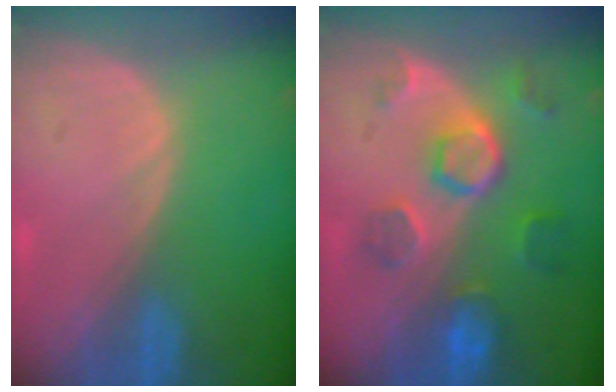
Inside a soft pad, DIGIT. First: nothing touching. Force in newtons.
{"total": 8.6, "press": 7.7, "slide": 4.0}